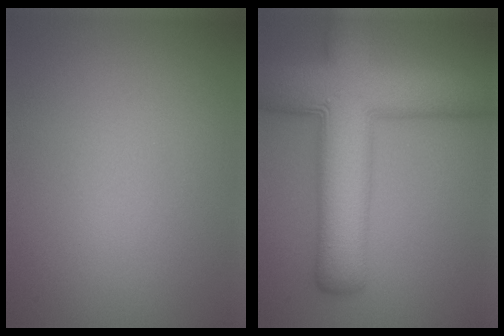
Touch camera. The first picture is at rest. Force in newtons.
{"total": 12.7, "press": 12.7, "slide": 0.5}